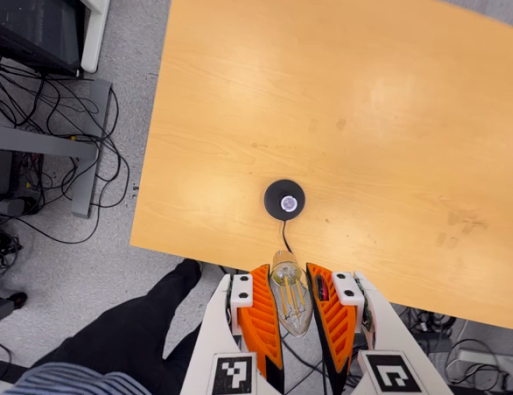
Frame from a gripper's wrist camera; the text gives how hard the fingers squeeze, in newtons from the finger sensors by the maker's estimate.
{"total": 23.6, "left": 25.9, "right": 21.2}